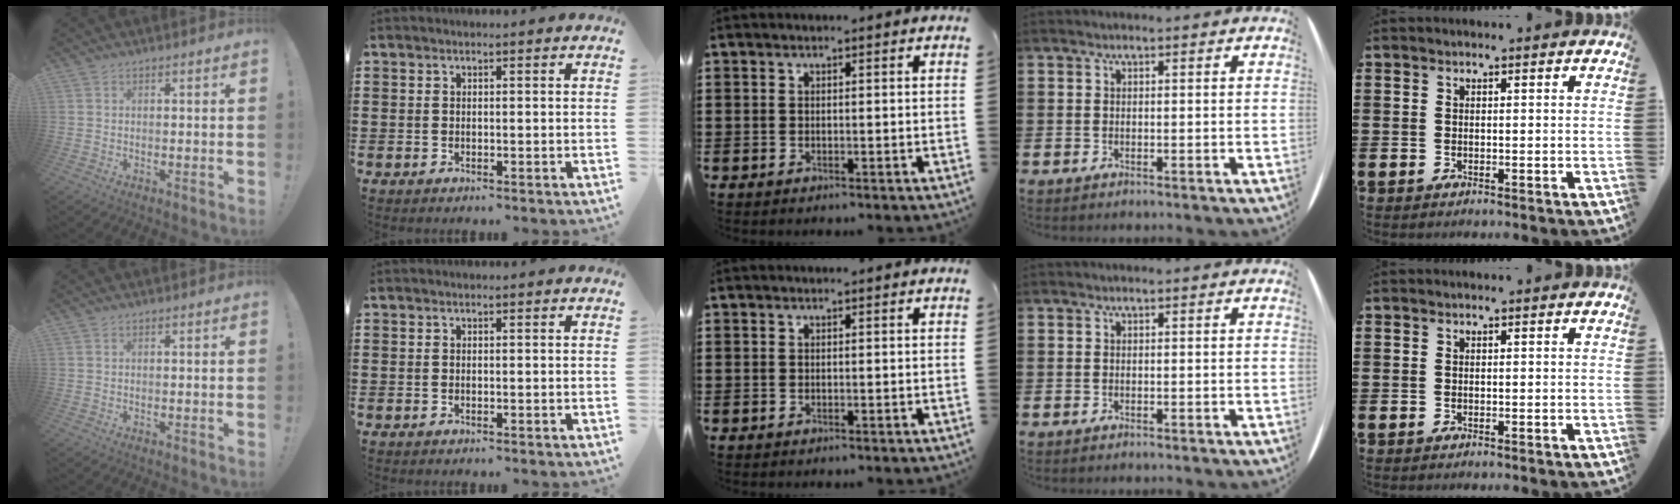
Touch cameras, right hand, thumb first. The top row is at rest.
{}